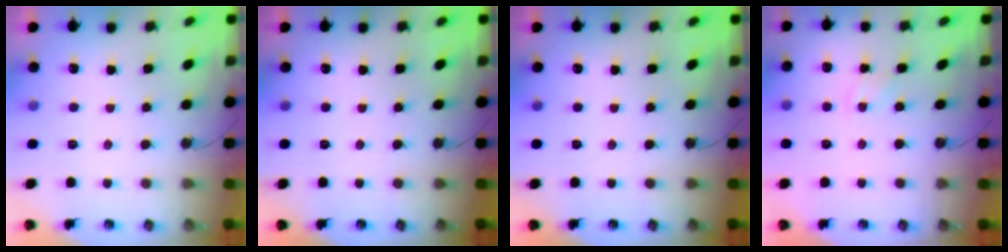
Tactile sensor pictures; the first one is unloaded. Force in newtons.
{"total": 0.0}
{"total": 0.0}
{"total": 2.4, "press": 2.4, "slide": 0.4}